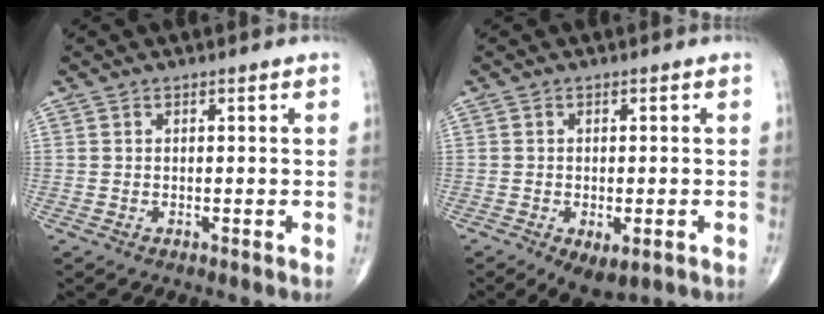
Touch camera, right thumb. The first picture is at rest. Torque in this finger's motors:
{"motor_torque": [1.41, 1.26, 0.04, -0.33, 0.02]}